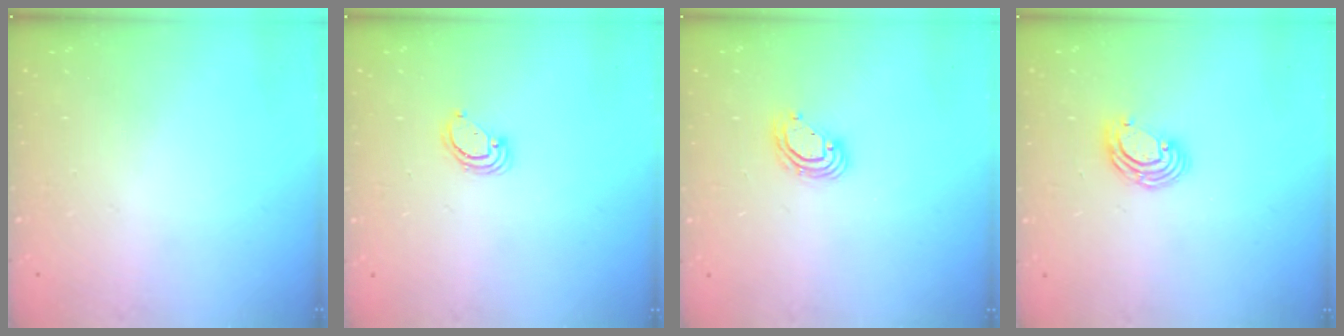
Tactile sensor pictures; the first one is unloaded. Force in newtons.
{"total": 3.9, "press": 3.9, "slide": 0.3}
{"total": 6.6, "press": 6.6, "slide": 0.9}
{"total": 6.5, "press": 6.4, "slide": 0.8}